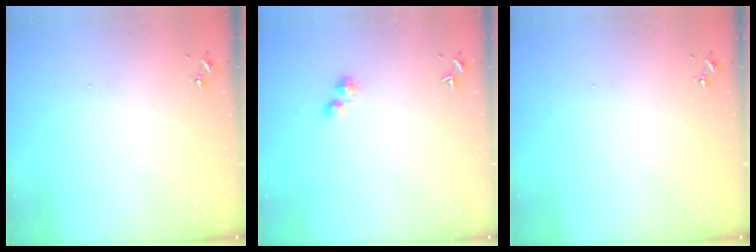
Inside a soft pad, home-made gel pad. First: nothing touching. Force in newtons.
{"total": 2.5, "press": 2.5, "slide": 0.4}
{"total": 0.0}